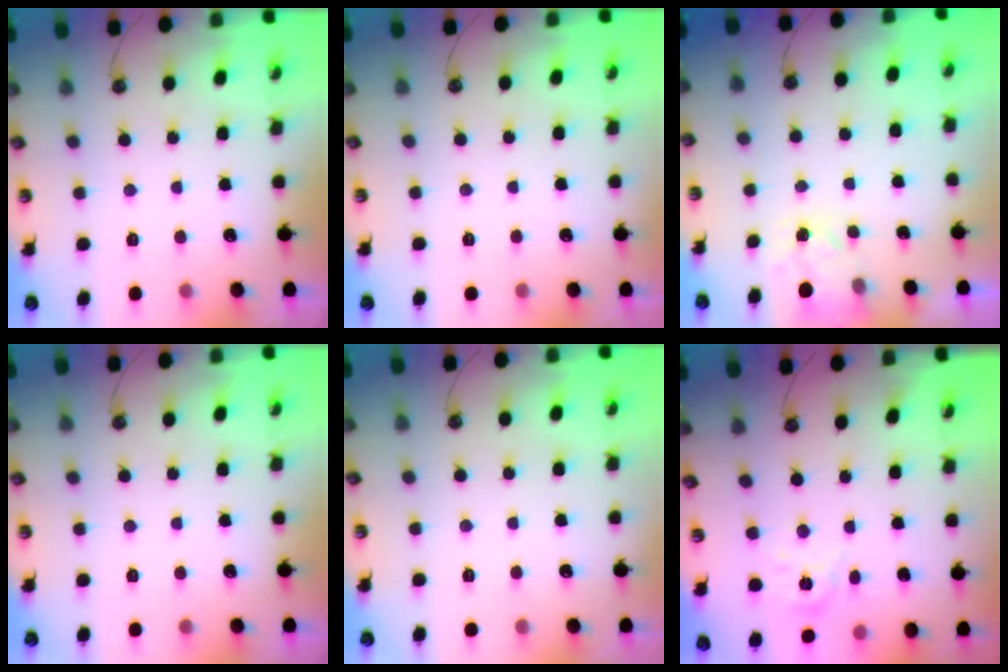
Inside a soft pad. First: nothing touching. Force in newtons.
{"total": 0.0}
{"total": 2.6, "press": 2.6, "slide": 0.3}
{"total": 0.0}
{"total": 0.0}
{"total": 5.5, "press": 5.5, "slide": 0.4}